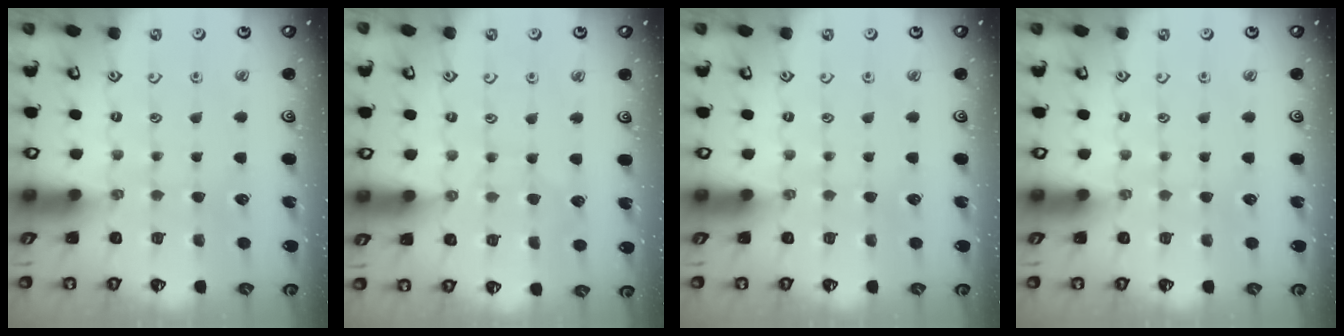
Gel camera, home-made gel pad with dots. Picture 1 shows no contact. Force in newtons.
{"total": 3.0, "press": 3.0, "slide": 0.3}
{"total": 0.0}
{"total": 0.0}